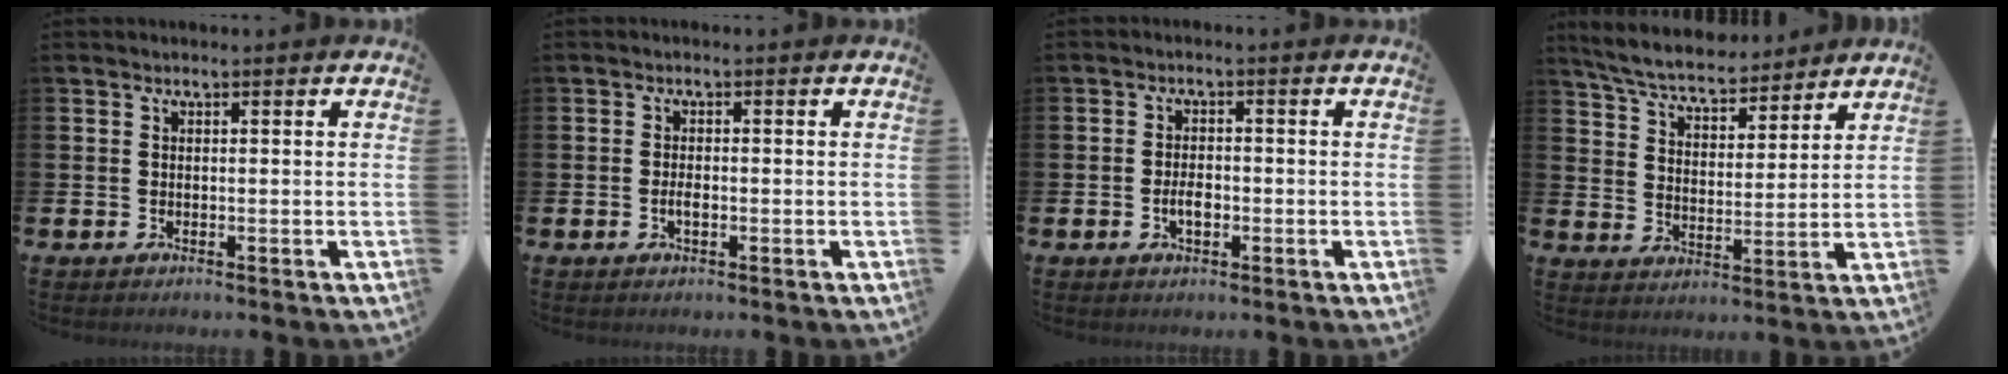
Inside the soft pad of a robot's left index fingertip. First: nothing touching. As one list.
[{"total": 1.5, "force": [-0.4, 0.7, 1.3], "torque": [-0.018, -0.002, -0.009]}, {"total": 2.6, "force": [-0.6, 1.4, 2.1], "torque": [-0.024, -0.002, -0.015]}, {"total": 6.5, "force": [6.2, 1.4, 1.5], "torque": [-0.056, -0.036, 0.107]}]